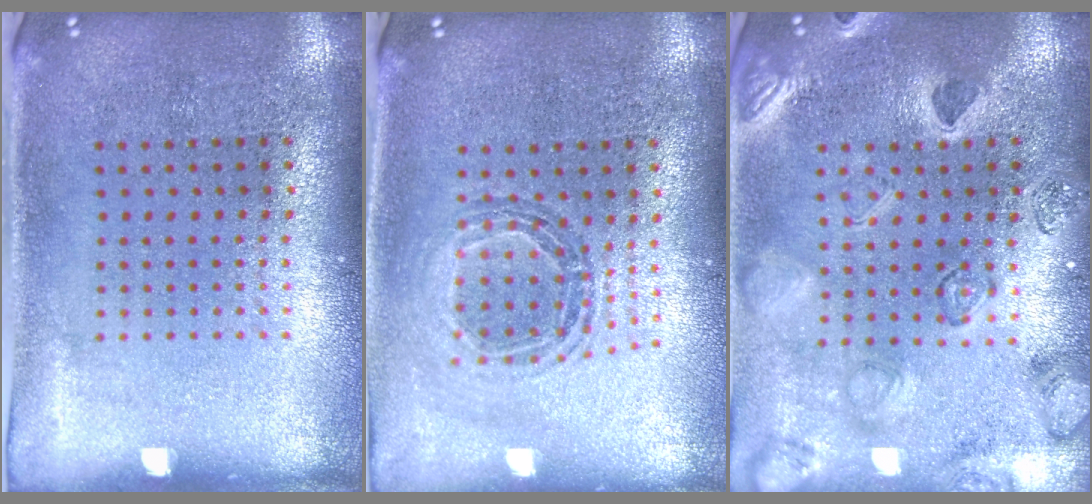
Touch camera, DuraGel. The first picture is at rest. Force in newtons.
{"total": 0.9, "press": 0.9, "slide": 0.1}
{"total": 2.5, "press": 2.3, "slide": 0.8}